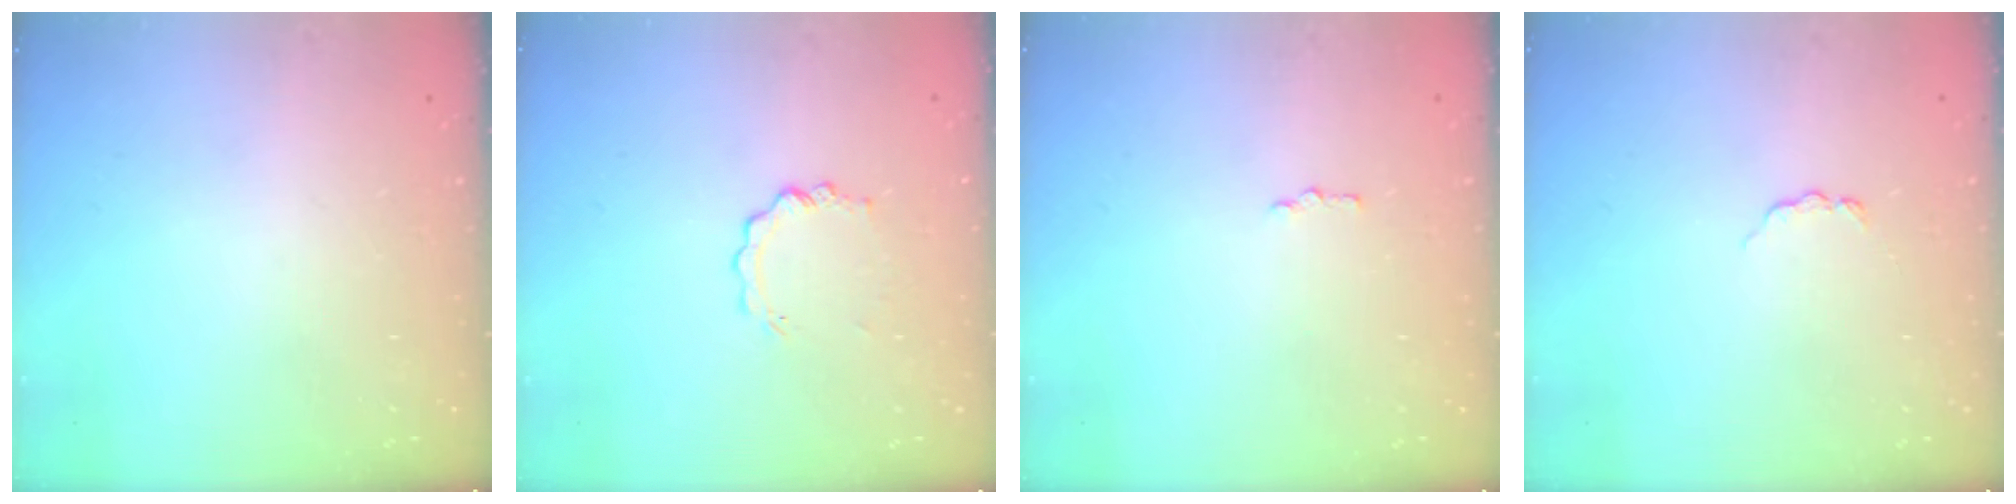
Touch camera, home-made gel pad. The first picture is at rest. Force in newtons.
{"total": 3.3, "press": 3.3, "slide": 0.3}
{"total": 1.5, "press": 1.4, "slide": 0.3}
{"total": 2.9, "press": 2.9, "slide": 0.4}